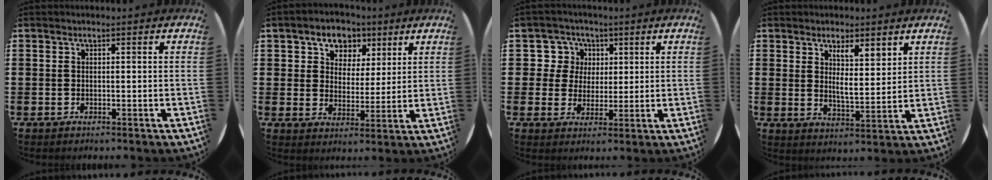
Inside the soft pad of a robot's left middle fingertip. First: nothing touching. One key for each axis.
{"total": 5.1, "fx": 3.1, "fy": 4.0, "fz": 0.6, "tx": -0.032, "ty": 0.003, "tz": 0.050}
{"total": 4.9, "fx": 1.9, "fy": 4.5, "fz": 0.3, "tx": -0.024, "ty": 0.014, "tz": 0.031}
{"total": 4.7, "fx": 3.1, "fy": 1.3, "fz": 3.2, "tx": -0.060, "ty": -0.009, "tz": 0.052}